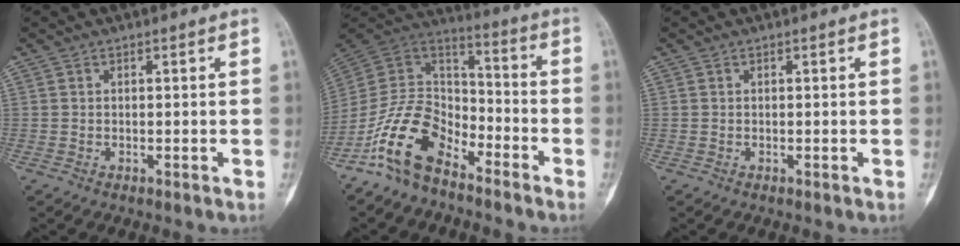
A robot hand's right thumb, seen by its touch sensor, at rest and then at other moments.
{"total": 14.5, "force": [-9.5, 7.8, 7.7], "torque": [-0.135, 0.083, -0.192]}
{"total": 0.0}